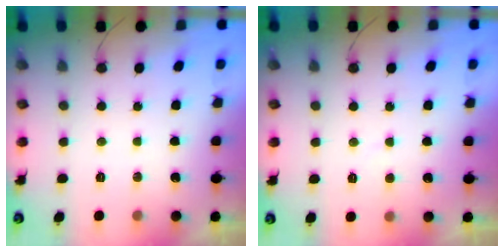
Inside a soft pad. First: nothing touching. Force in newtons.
{"total": 2.0, "press": 2.0, "slide": 0.3}